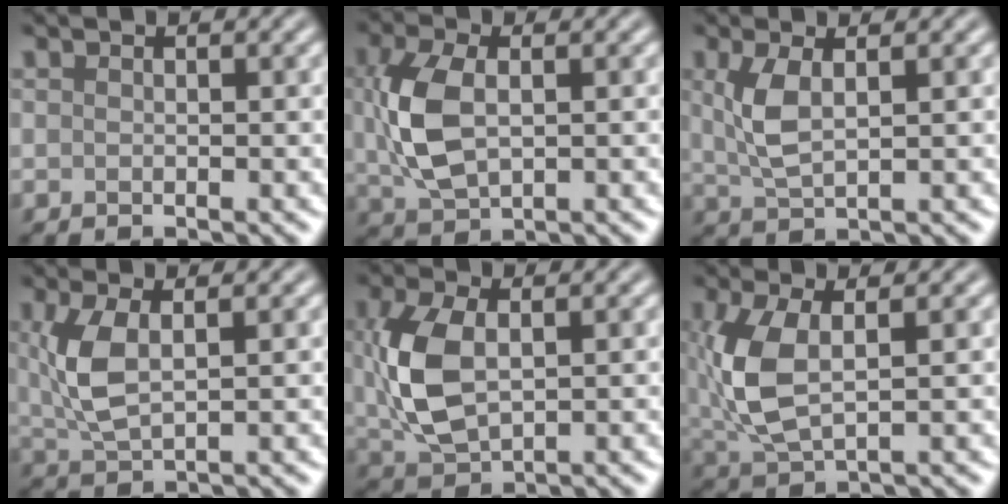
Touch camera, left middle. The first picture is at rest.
{"total": 6.1, "force": [0.7, 3.5, 4.9], "torque": [-0.118, 0.003, 0.017]}
{"total": 3.4, "force": [0.9, 1.3, 3.0], "torque": [-0.071, -0.001, 0.022]}
{"total": 4.4, "force": [1.0, 2.0, 3.9], "torque": [-0.095, 0.002, 0.023]}
{"total": 6.7, "force": [0.6, 3.9, 5.4], "torque": [-0.132, 0.003, 0.018]}
{"total": 5.9, "force": [0.8, 2.7, 5.1], "torque": [-0.132, -0.001, 0.019]}